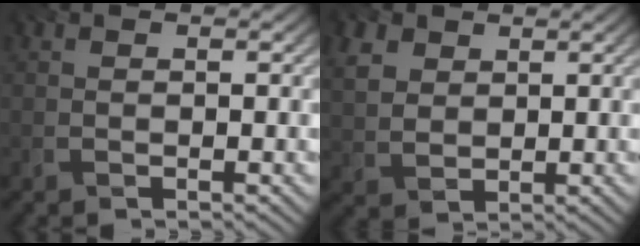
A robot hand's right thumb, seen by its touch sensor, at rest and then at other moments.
{"total": 5.1, "force": [2.3, 3.7, 2.7], "torque": [-0.095, 0.003, 0.043]}